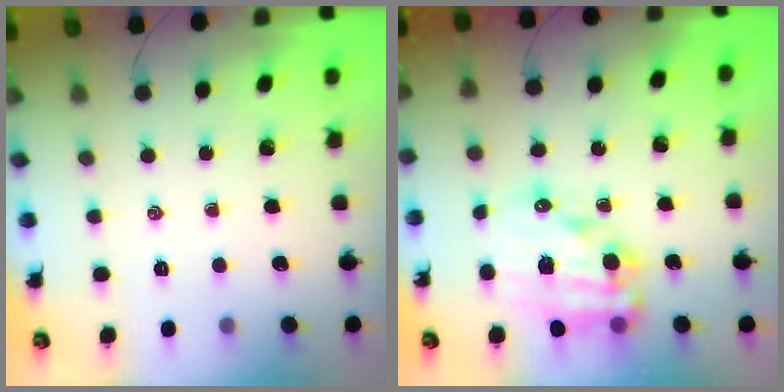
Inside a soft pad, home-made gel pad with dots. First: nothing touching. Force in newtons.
{"total": 16.4, "press": 16.1, "slide": 3.3}